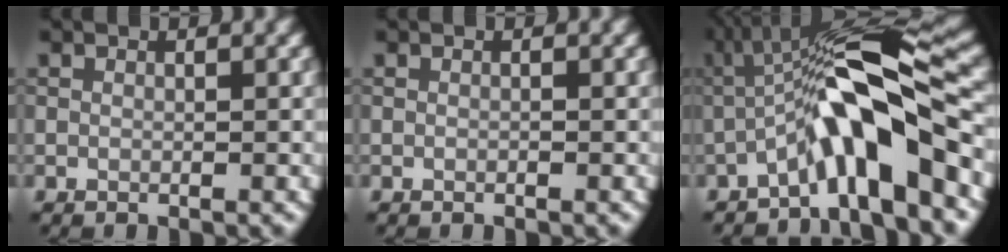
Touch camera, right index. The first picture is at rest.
{"total": 0.0}
{"total": 8.8, "force": [-2.9, 1.7, 8.1], "torque": [-0.129, 0.021, -0.057]}